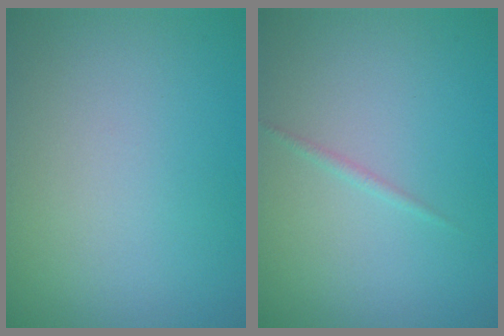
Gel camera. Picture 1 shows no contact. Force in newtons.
{"total": 0.6, "press": 0.6, "slide": 0.1}